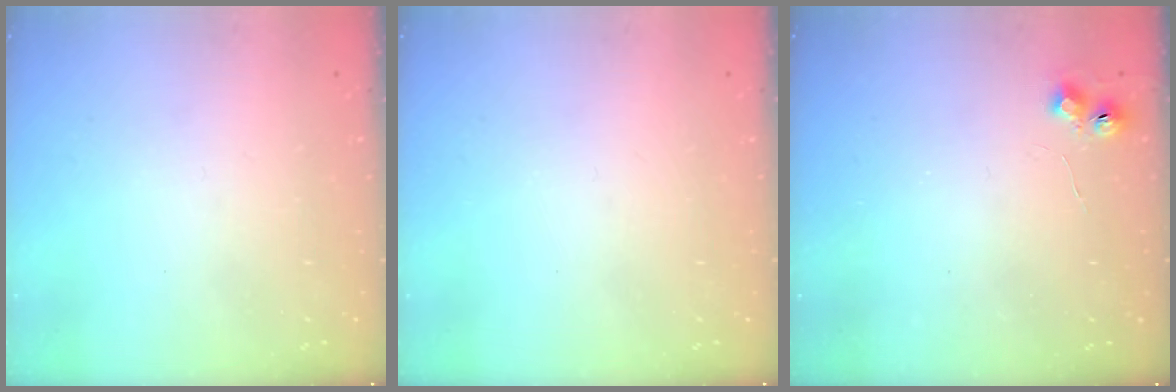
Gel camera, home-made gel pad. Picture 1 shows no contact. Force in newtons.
{"total": 0.0}
{"total": 5.6, "press": 5.6, "slide": 0.7}